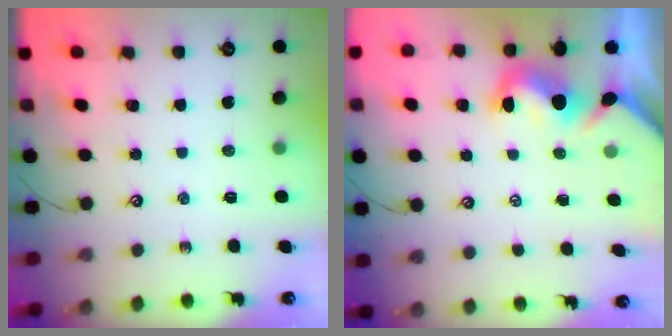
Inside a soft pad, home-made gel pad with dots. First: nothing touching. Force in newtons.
{"total": 1.9, "press": 1.6, "slide": 1.0}